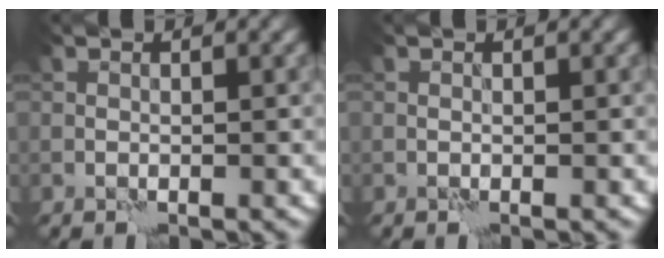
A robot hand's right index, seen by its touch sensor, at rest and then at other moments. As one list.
[{"total": 0.0}]